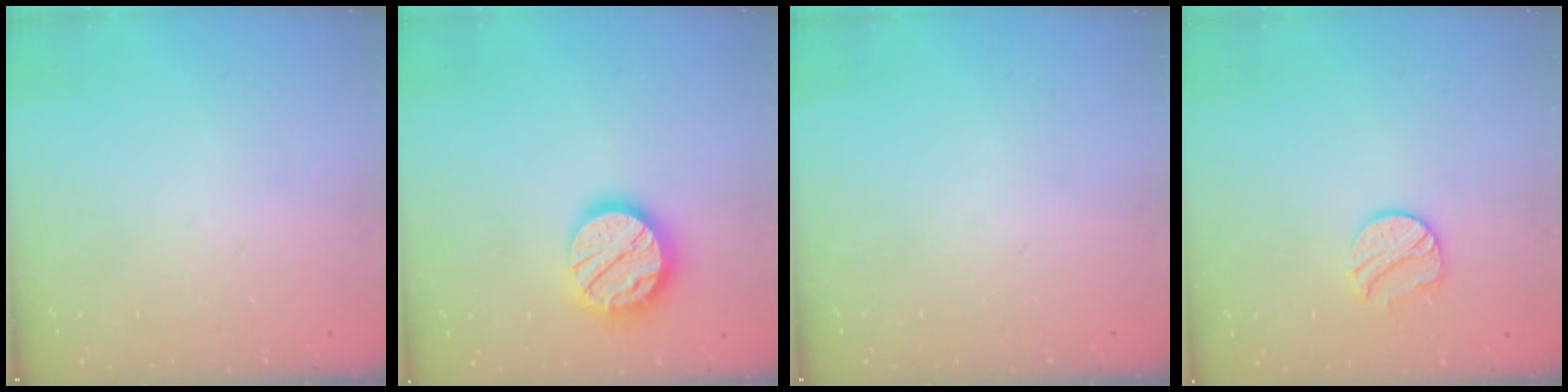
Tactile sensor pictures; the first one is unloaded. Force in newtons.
{"total": 16.8, "press": 16.7, "slide": 1.2}
{"total": 0.0}
{"total": 9.8, "press": 9.8, "slide": 0.7}